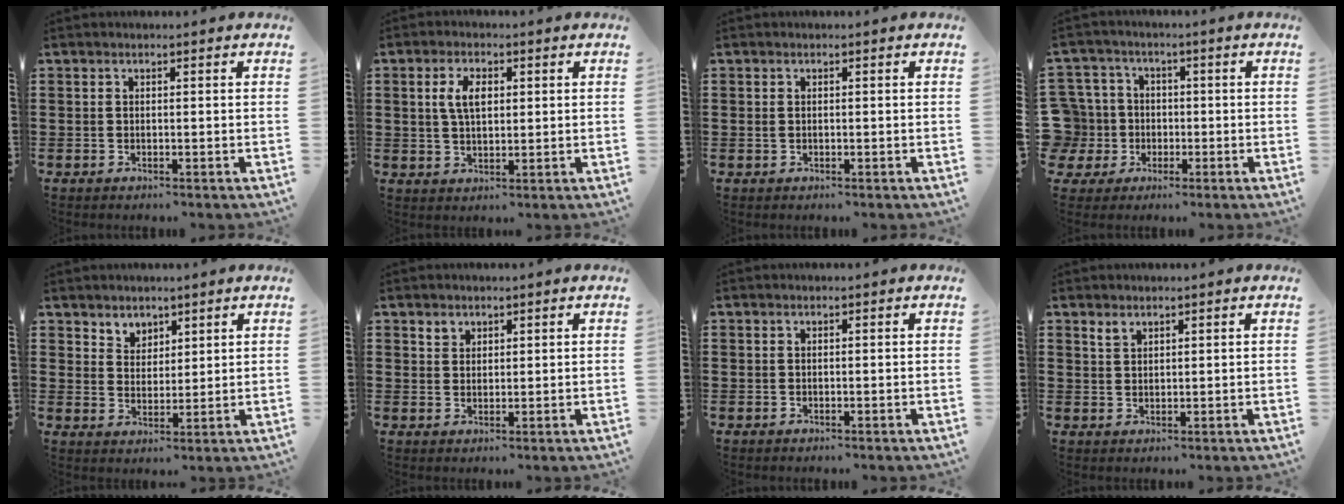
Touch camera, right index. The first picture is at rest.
{"total": 4.5, "force": [1.1, 2.3, 3.7], "torque": [-0.080, 0.011, 0.018]}
{"total": 0.6, "force": [0.0, 0.4, 0.5], "torque": [-0.012, 0.002, 0.000]}
{"total": 7.0, "force": [-0.8, 6.8, 1.6], "torque": [-0.085, 0.007, -0.018]}
{"total": 3.6, "force": [2.9, 2.1, -0.2], "torque": [-0.011, 0.000, 0.055]}
{"total": 1.8, "force": [1.5, 1.1, 0.0], "torque": [-0.006, 0.004, 0.030]}
{"total": 0.0}
{"total": 1.6, "force": [1.4, 0.7, 0.5], "torque": [-0.013, 0.000, 0.027]}